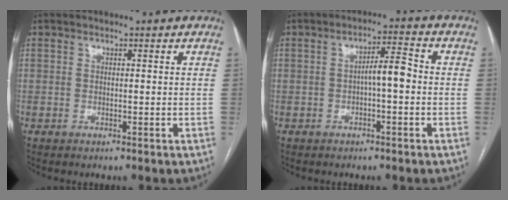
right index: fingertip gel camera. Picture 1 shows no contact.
{"total": 4.5, "force": [-0.5, 0.9, 4.3], "torque": [-0.070, 0.015, -0.007]}